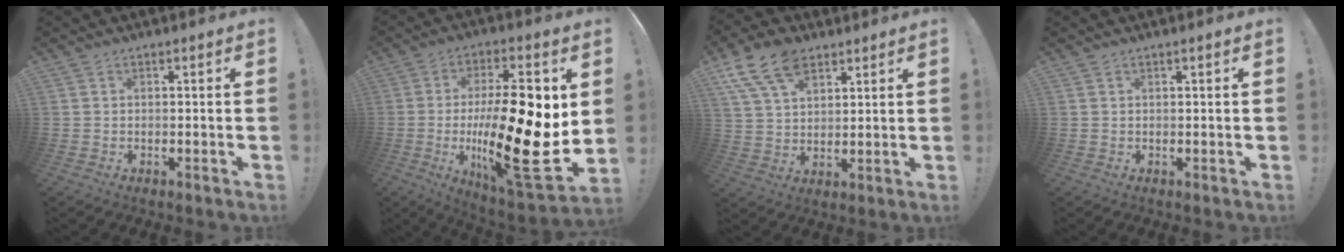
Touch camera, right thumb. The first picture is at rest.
{"total": 26.5, "force": [-0.9, 8.4, 25.1], "torque": [-0.437, -0.014, -0.011]}
{"total": 13.4, "force": [8.0, 8.0, 7.3], "torque": [-0.137, -0.032, 0.150]}
{"total": 0.9, "force": [0.6, -0.1, 0.7], "torque": [-0.006, -0.002, 0.008]}